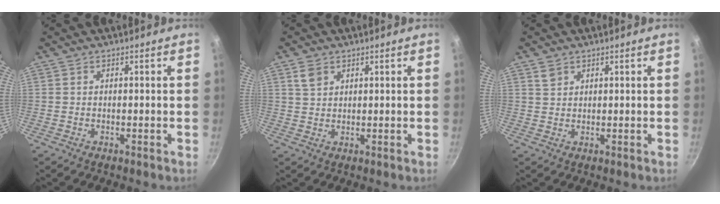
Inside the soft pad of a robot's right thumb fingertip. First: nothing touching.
{"total": 3.1, "force": [1.7, 2.2, 1.5], "torque": [-0.019, -0.001, 0.033]}
{"total": 2.1, "force": [1.3, 1.5, 0.8], "torque": [-0.009, -0.001, 0.025]}